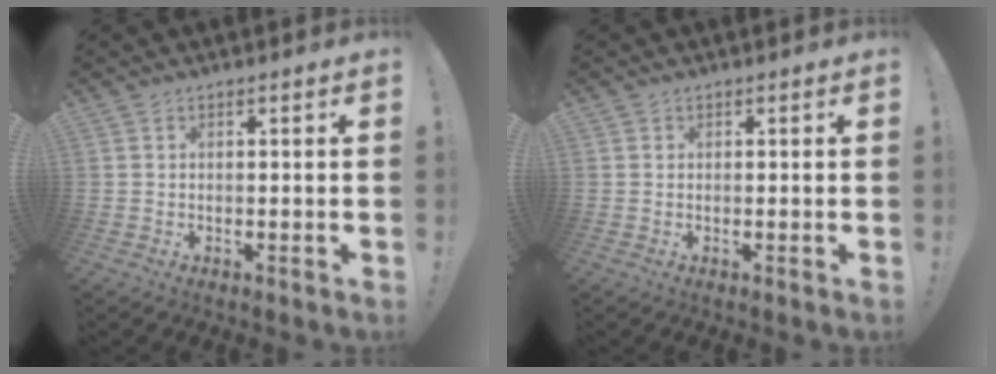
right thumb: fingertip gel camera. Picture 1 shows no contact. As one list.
[{"total": 0.6, "force": [0.1, 0.6, 0.1], "torque": [0.002, 0.000, 0.001]}]